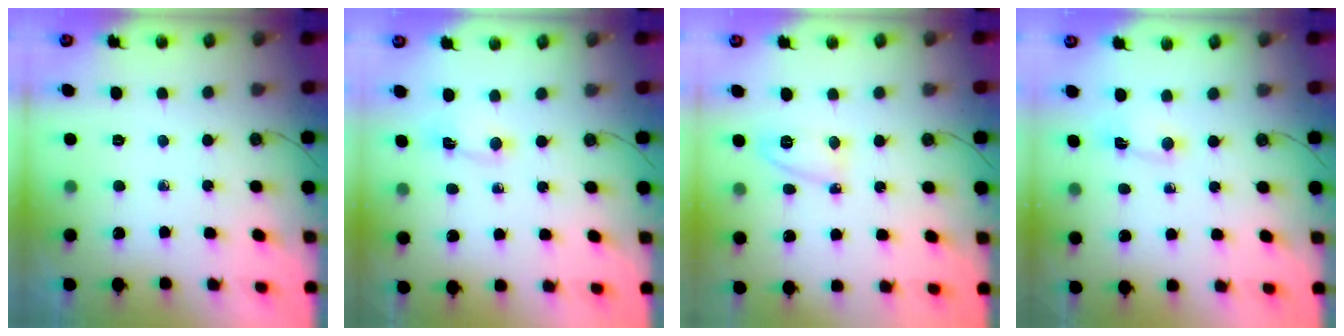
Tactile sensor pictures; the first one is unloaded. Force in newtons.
{"total": 1.0, "press": 1.0, "slide": 0.4}
{"total": 5.1, "press": 5.1, "slide": 0.7}
{"total": 1.1, "press": 1.0, "slide": 0.6}